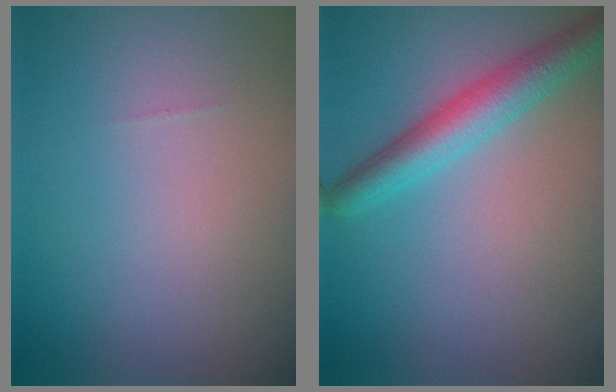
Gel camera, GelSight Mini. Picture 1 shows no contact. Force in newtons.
{"total": 3.9, "press": 3.9, "slide": 0.1}